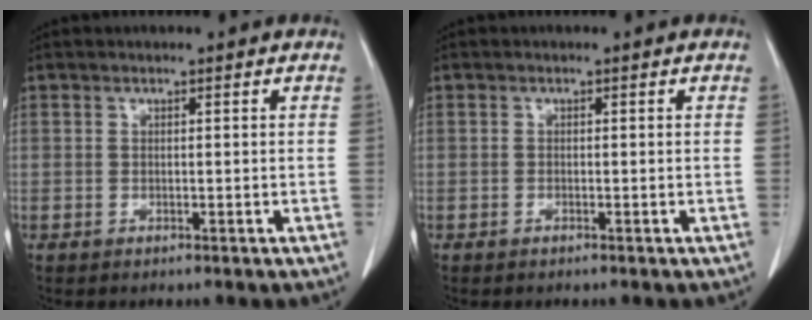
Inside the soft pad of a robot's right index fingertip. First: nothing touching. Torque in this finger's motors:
{"motor_torque": [-0.01, 0.03, -0.01, 0.01]}